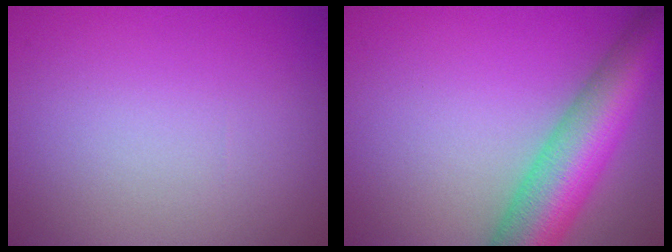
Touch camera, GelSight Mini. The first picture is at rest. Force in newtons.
{"total": 9.1, "press": 9.1, "slide": 0.4}